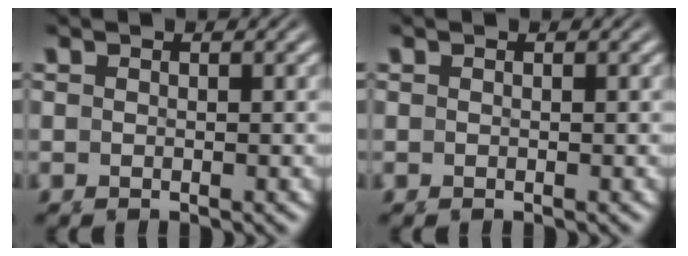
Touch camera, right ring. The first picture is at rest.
{"total": 0.0}